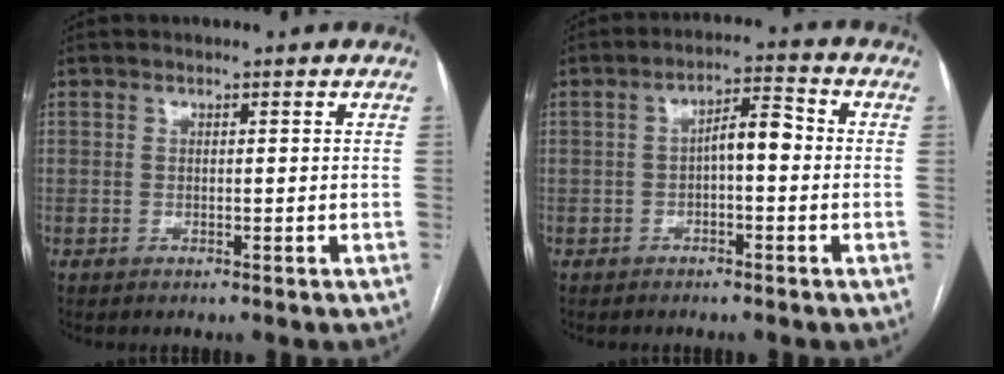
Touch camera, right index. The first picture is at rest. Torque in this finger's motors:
{"motor_torque": [0.94, -0.07, 0.42, 0.10]}